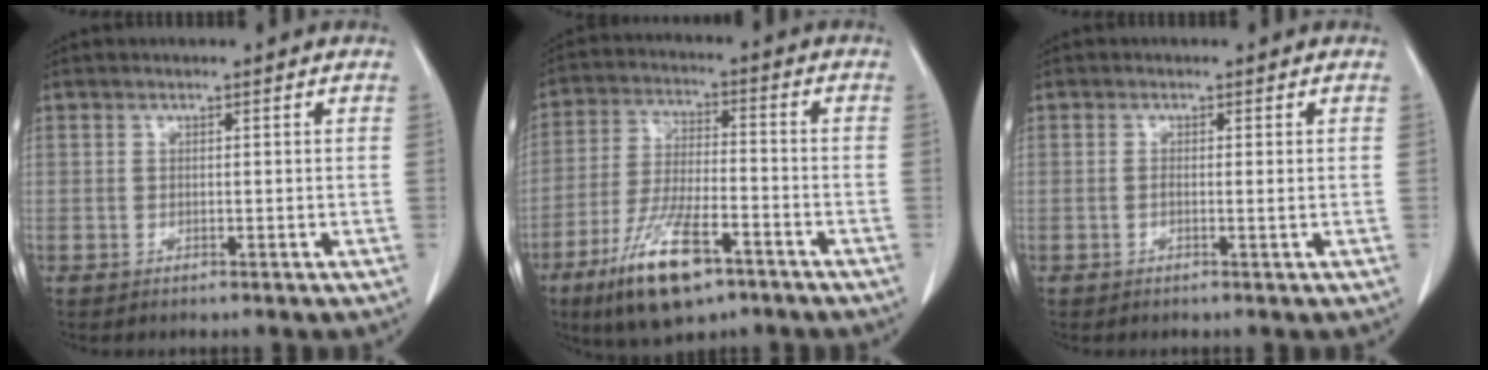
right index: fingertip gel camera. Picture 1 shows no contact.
{"total": 13.2, "force": [-7.8, 3.7, 10.1], "torque": [-0.202, -0.019, -0.134]}
{"total": 0.9, "force": [-0.1, 0.0, 0.9], "torque": [-0.018, -0.001, -0.001]}